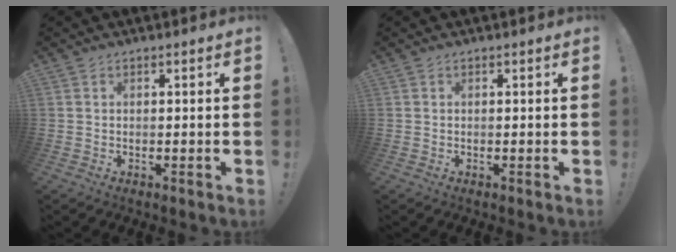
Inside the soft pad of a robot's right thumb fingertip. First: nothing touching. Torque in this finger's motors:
{"motor_torque": [-0.14, -0.07, 0.32, -0.21, 0.04]}